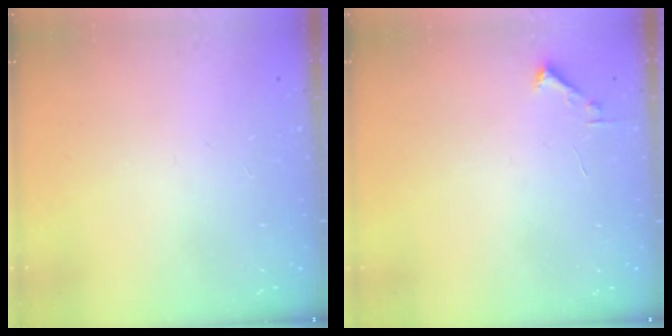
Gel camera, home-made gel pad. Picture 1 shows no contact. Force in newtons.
{"total": 1.7, "press": 1.7, "slide": 0.2}